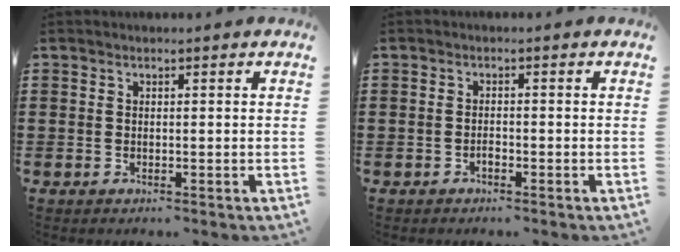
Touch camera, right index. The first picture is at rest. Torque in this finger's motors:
{"motor_torque": [1.70, 0.44, 0.07, 0.00]}